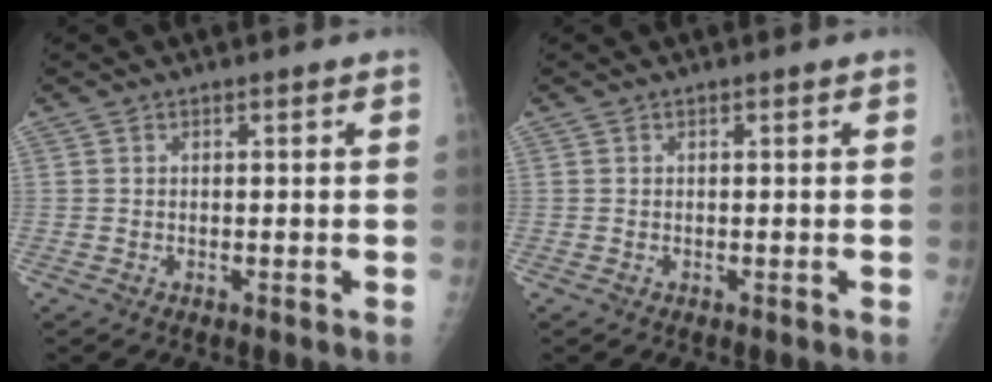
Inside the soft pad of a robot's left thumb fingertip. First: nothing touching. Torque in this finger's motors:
{"motor_torque": [0.00, 0.00, 0.00, 0.00, 0.00]}